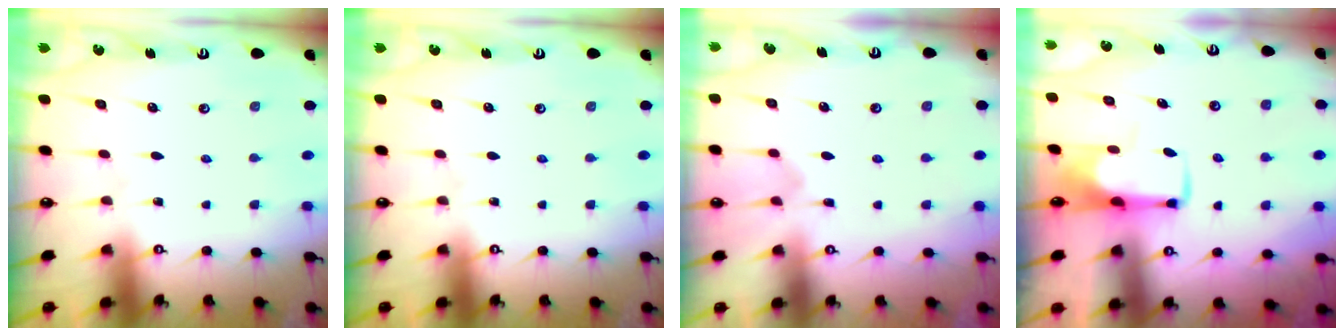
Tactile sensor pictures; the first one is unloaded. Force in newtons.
{"total": 0.0}
{"total": 2.9, "press": 2.6, "slide": 1.3}
{"total": 2.0, "press": 1.9, "slide": 0.4}